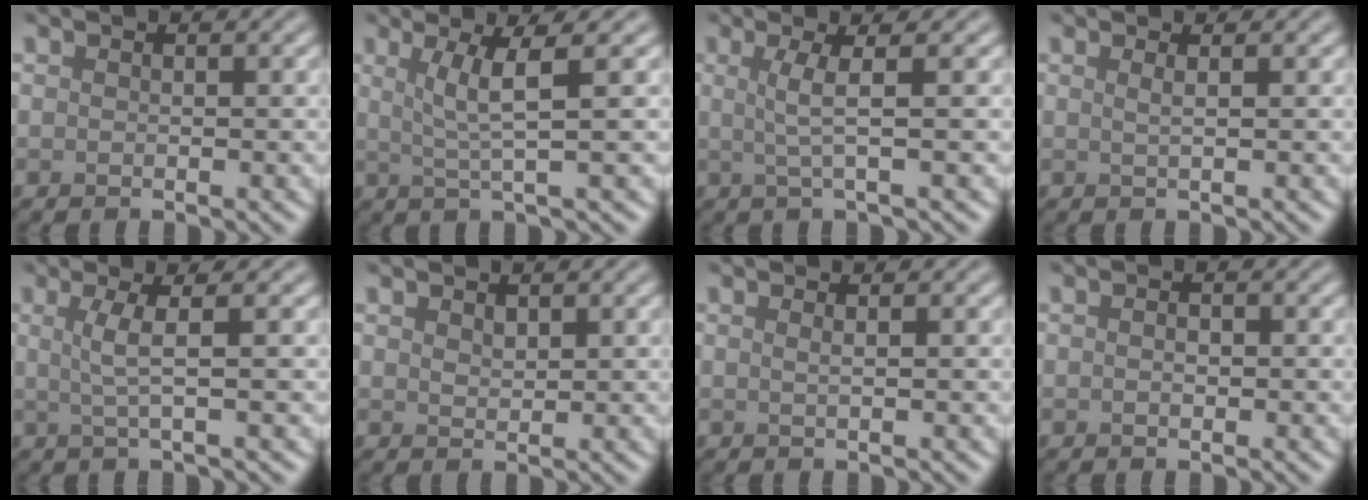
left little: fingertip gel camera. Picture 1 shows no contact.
{"total": 3.7, "force": [1.0, 0.4, 3.5], "torque": [-0.064, 0.000, 0.023]}
{"total": 3.0, "force": [0.4, 0.5, 2.9], "torque": [-0.054, 0.001, 0.006]}
{"total": 1.2, "force": [0.5, 0.5, 1.0], "torque": [-0.010, -0.001, -0.001]}
{"total": 2.9, "force": [0.5, 0.5, 2.8], "torque": [-0.053, 0.000, 0.007]}
{"total": 1.1, "force": [0.8, 0.6, 0.5], "torque": [-0.010, -0.001, 0.017]}
{"total": 0.9, "force": [0.3, 0.4, 0.8], "torque": [-0.007, 0.000, -0.001]}
{"total": 0.7, "force": [-0.1, 0.4, 0.6], "torque": [-0.011, 0.000, -0.002]}